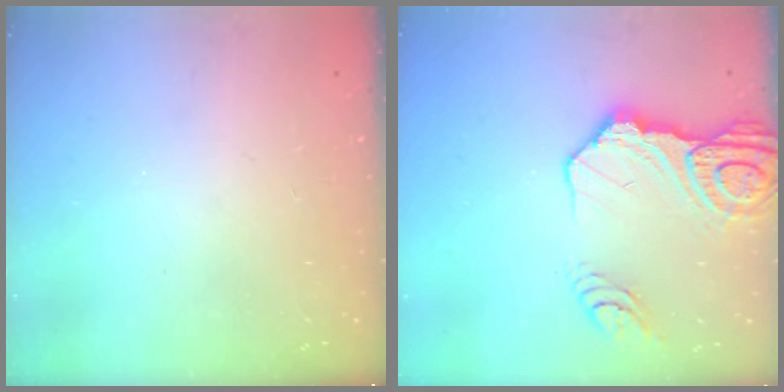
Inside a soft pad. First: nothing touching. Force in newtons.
{"total": 18.6, "press": 18.4, "slide": 2.0}